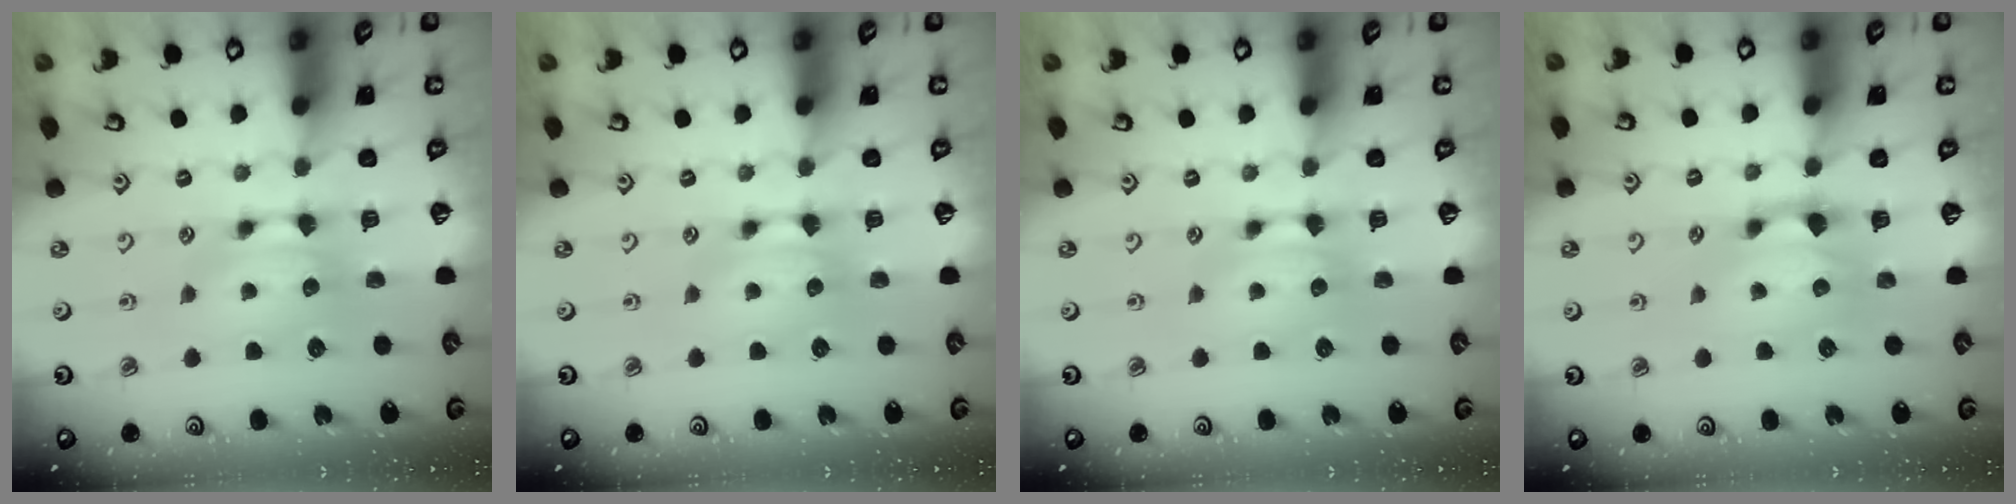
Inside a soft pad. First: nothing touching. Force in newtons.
{"total": 0.0}
{"total": 0.0}
{"total": 1.3, "press": 0.4, "slide": 1.3}